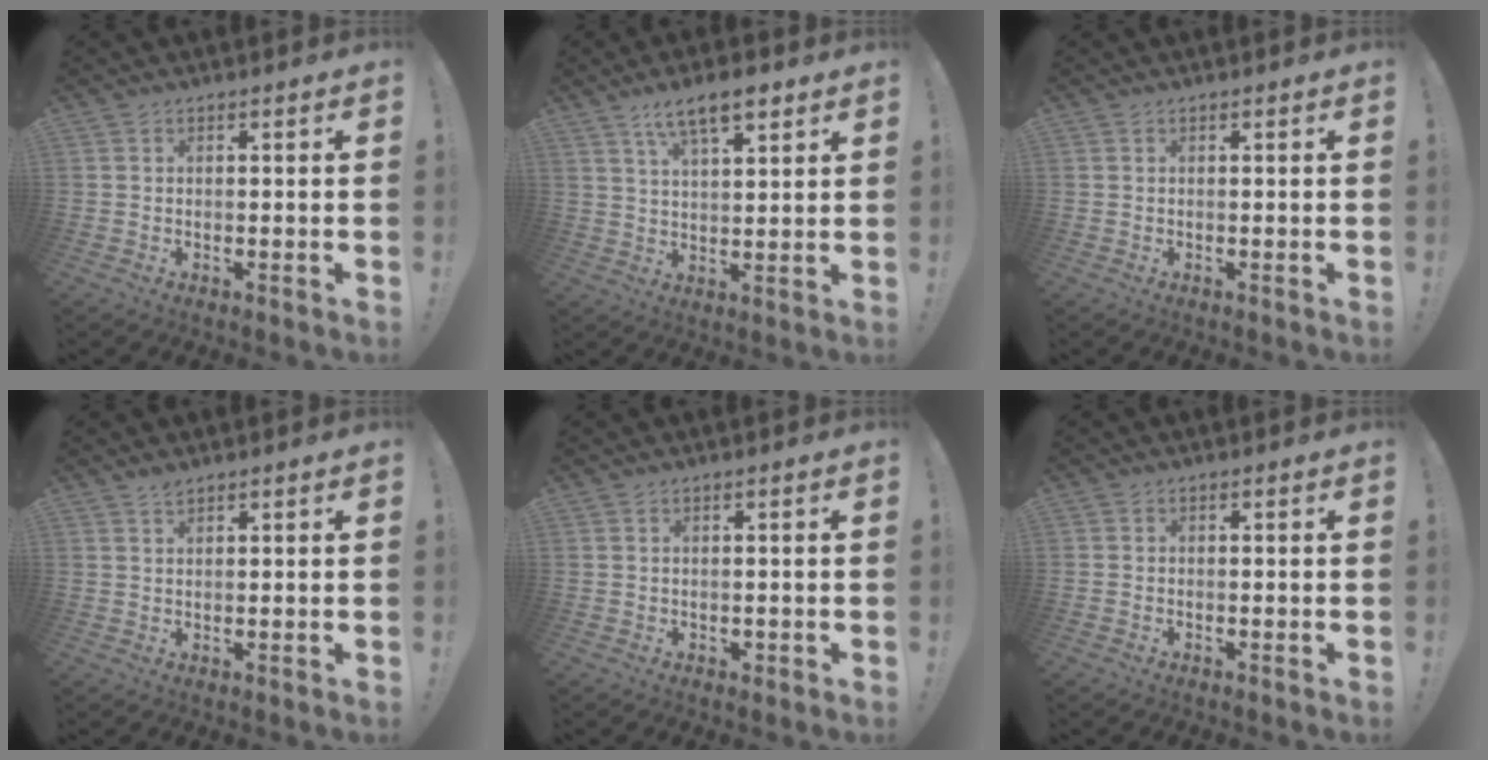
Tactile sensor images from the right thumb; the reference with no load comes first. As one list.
[{"total": 9.6, "force": [5.9, 3.5, 6.7], "torque": [-0.104, -0.021, 0.104]}, {"total": 0.0}, {"total": 1.6, "force": [1.4, 0.4, 0.7], "torque": [-0.006, -0.006, 0.024]}, {"total": 0.8, "force": [-0.1, 0.7, 0.4], "torque": [-0.005, 0.002, -0.002]}, {"total": 0.6, "force": [-0.5, 0.3, 0.0], "torque": [0.002, 0.000, -0.009]}]